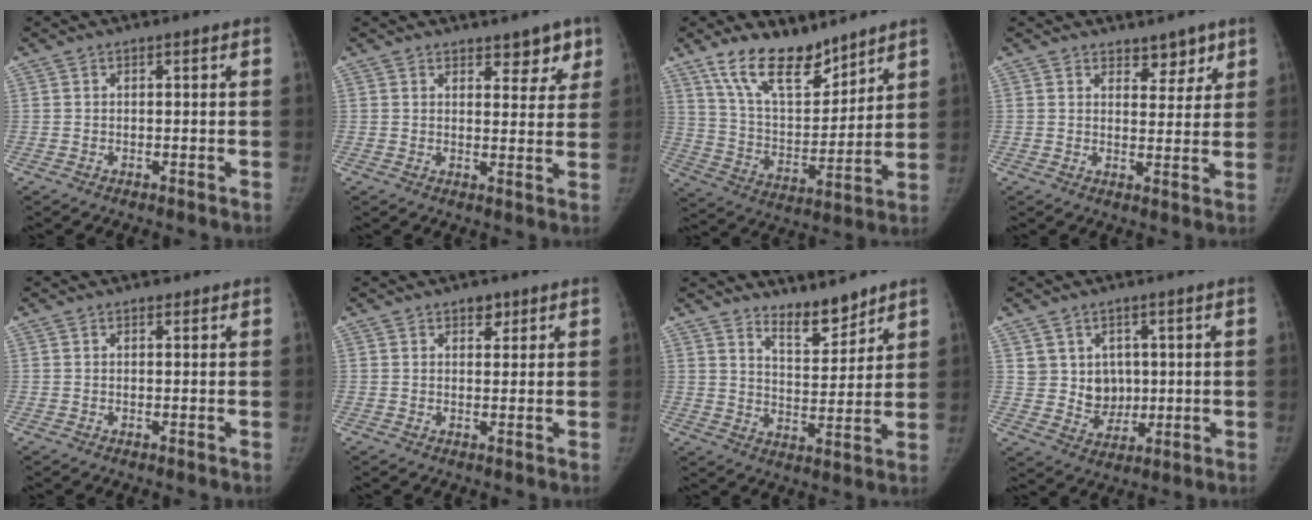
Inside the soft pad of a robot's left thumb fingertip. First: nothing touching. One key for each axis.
{"total": 5.1, "fx": 3.6, "fy": 2.7, "fz": 2.5, "tx": 0.008, "ty": -0.020, "tz": 0.046}
{"total": 15.2, "fx": 11.4, "fy": 6.6, "fz": 7.7, "tx": -0.095, "ty": -0.072, "tz": 0.214}
{"total": 4.4, "fx": 3.3, "fy": 2.4, "fz": 1.6, "tx": 0.012, "ty": -0.022, "tz": 0.049}
{"total": 0.7, "fx": 0.5, "fy": 0.5, "fz": 0.2, "tx": 0.003, "ty": -0.002, "tz": 0.003}
{"total": 2.4, "fx": 1.5, "fy": 1.5, "fz": 1.0, "tx": 0.002, "ty": -0.007, "tz": 0.020}
{"total": 7.2, "fx": 6.3, "fy": 2.2, "fz": 2.8, "tx": -0.023, "ty": -0.059, "tz": 0.111}
{"total": 6.7, "fx": 1.7, "fy": 6.1, "fz": 2.3, "tx": 0.001, "ty": -0.010, "tz": 0.037}